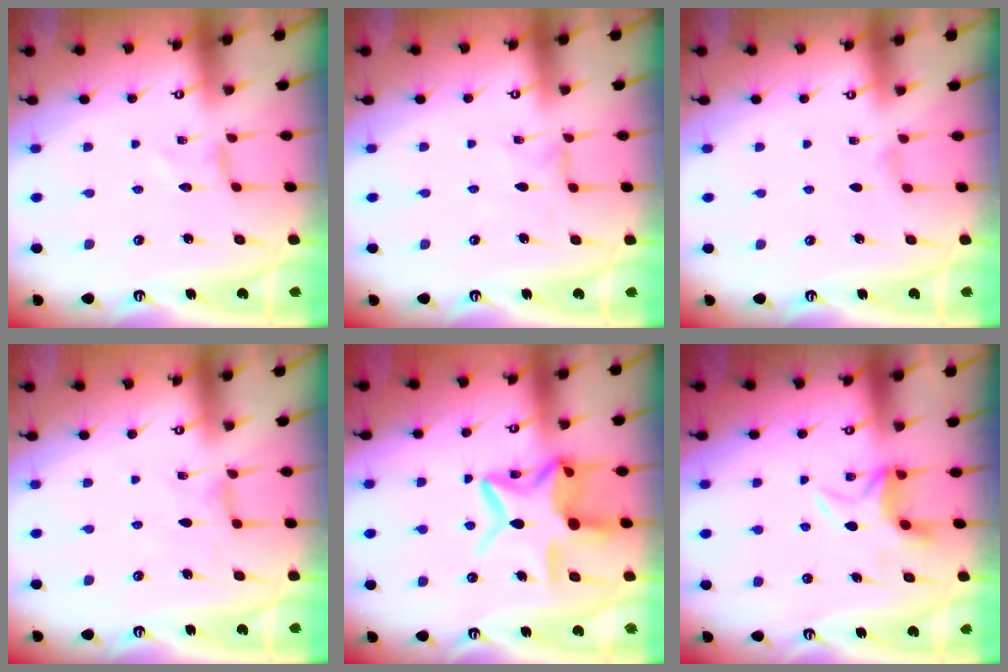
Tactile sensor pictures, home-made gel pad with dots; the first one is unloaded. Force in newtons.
{"total": 0.7, "press": 0.7, "slide": 0.0}
{"total": 1.8, "press": 1.8, "slide": 0.3}
{"total": 1.4, "press": 1.4, "slide": 0.2}
{"total": 15.6, "press": 15.6, "slide": 1.1}
{"total": 7.8, "press": 7.7, "slide": 1.4}